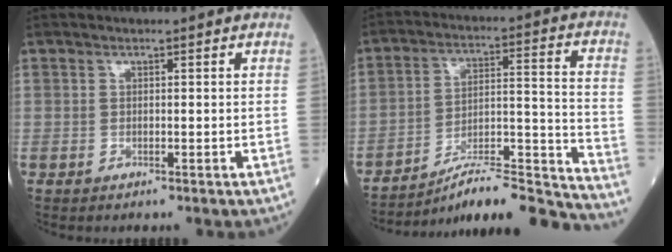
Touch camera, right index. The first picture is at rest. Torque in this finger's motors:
{"motor_torque": [0.28, -0.39, 0.47, 0.06]}